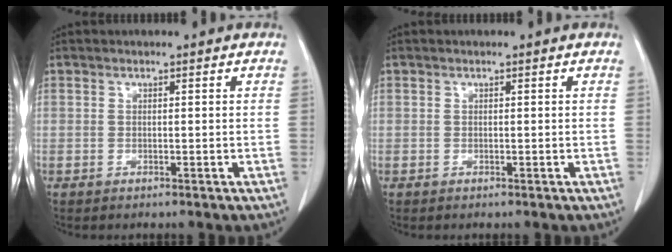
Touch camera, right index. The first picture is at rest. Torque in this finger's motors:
{"motor_torque": [0.00, 0.00, 0.00, 0.00]}